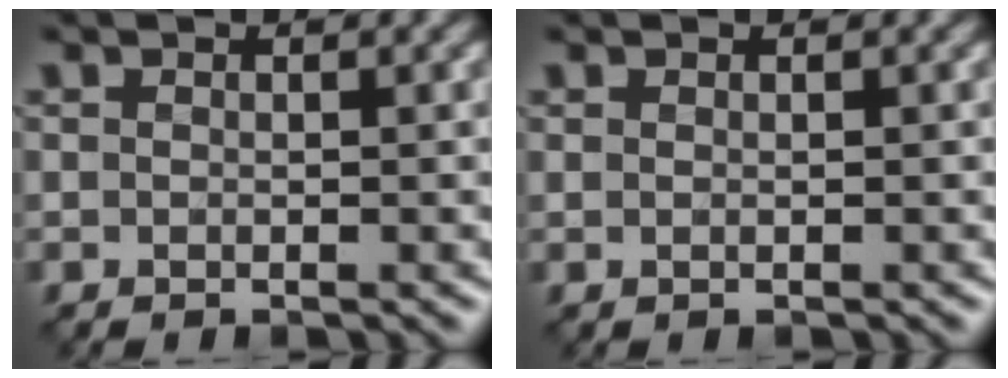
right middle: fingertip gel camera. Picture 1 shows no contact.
{"total": 0.0}